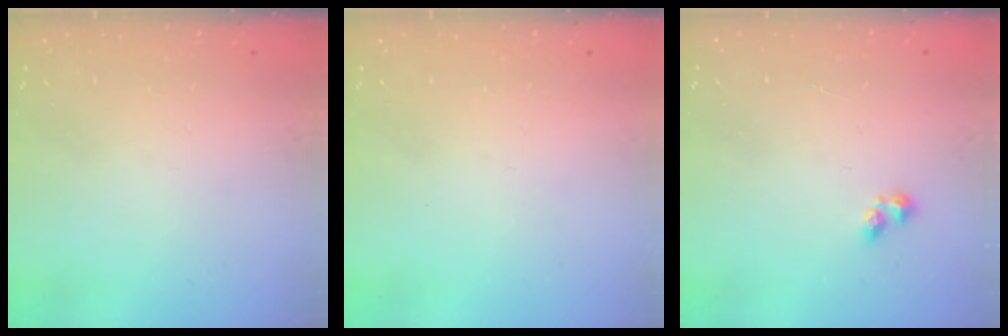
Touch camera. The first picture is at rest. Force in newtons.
{"total": 0.0}
{"total": 2.5, "press": 2.3, "slide": 0.9}